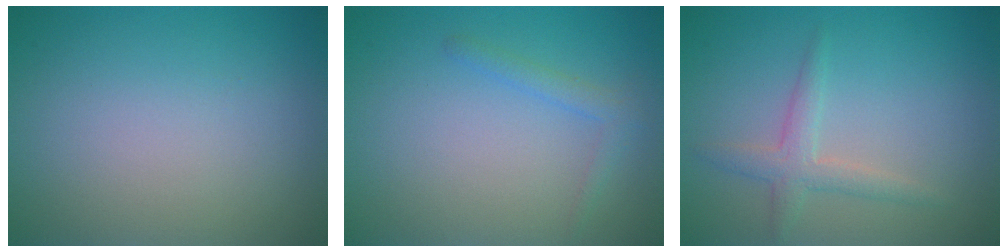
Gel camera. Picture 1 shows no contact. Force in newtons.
{"total": 1.4, "press": 1.4, "slide": 0.1}
{"total": 2.1, "press": 2.1, "slide": 0.0}